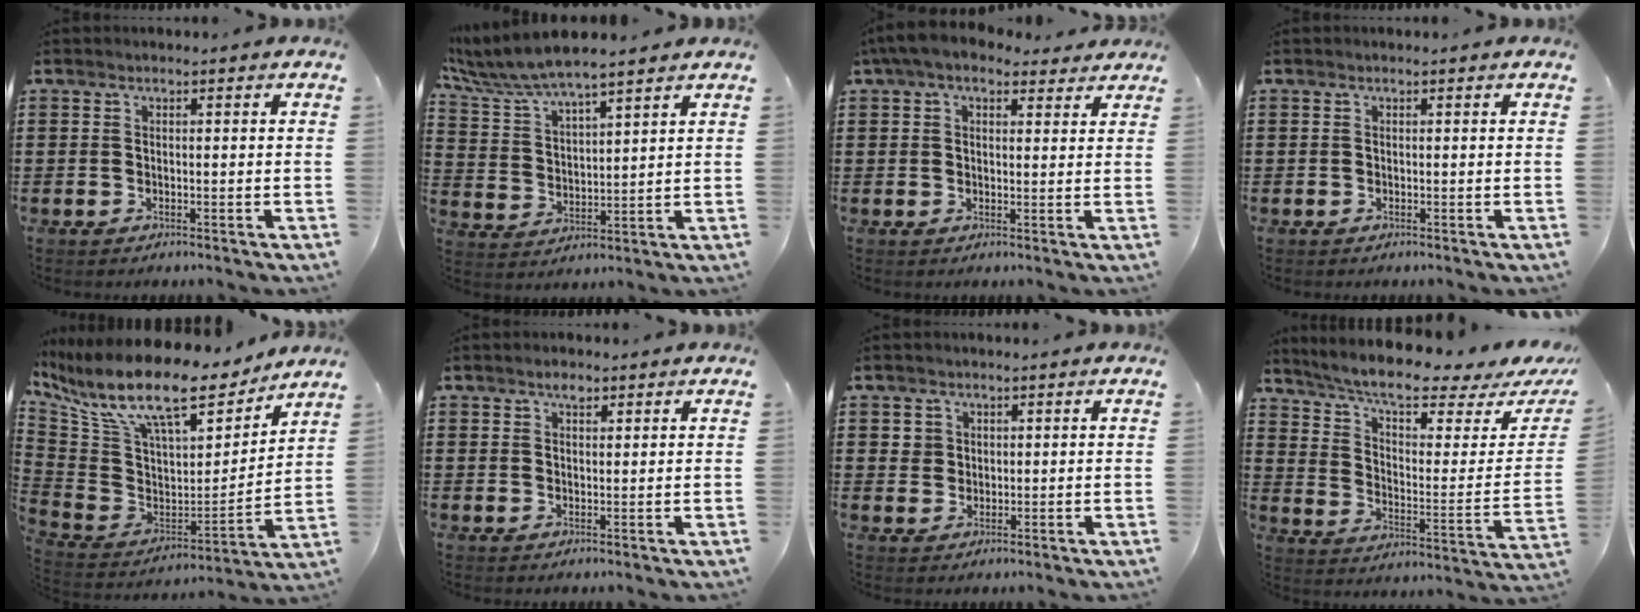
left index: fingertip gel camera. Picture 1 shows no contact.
{"total": 6.7, "force": [6.2, 0.8, 2.5], "torque": [-0.076, -0.026, 0.107]}
{"total": 5.1, "force": [3.9, 2.1, 2.4], "torque": [-0.061, 0.000, 0.072]}
{"total": 0.0}
{"total": 14.4, "force": [10.4, 4.0, 9.1], "torque": [-0.203, -0.064, 0.177]}
{"total": 1.9, "force": [1.3, 1.0, 1.0], "torque": [-0.015, 0.001, 0.021]}
{"total": 2.2, "force": [1.0, 1.9, 0.2], "torque": [-0.012, 0.007, 0.018]}
{"total": 8.1, "force": [6.6, 0.8, 4.7], "torque": [-0.112, -0.049, 0.111]}